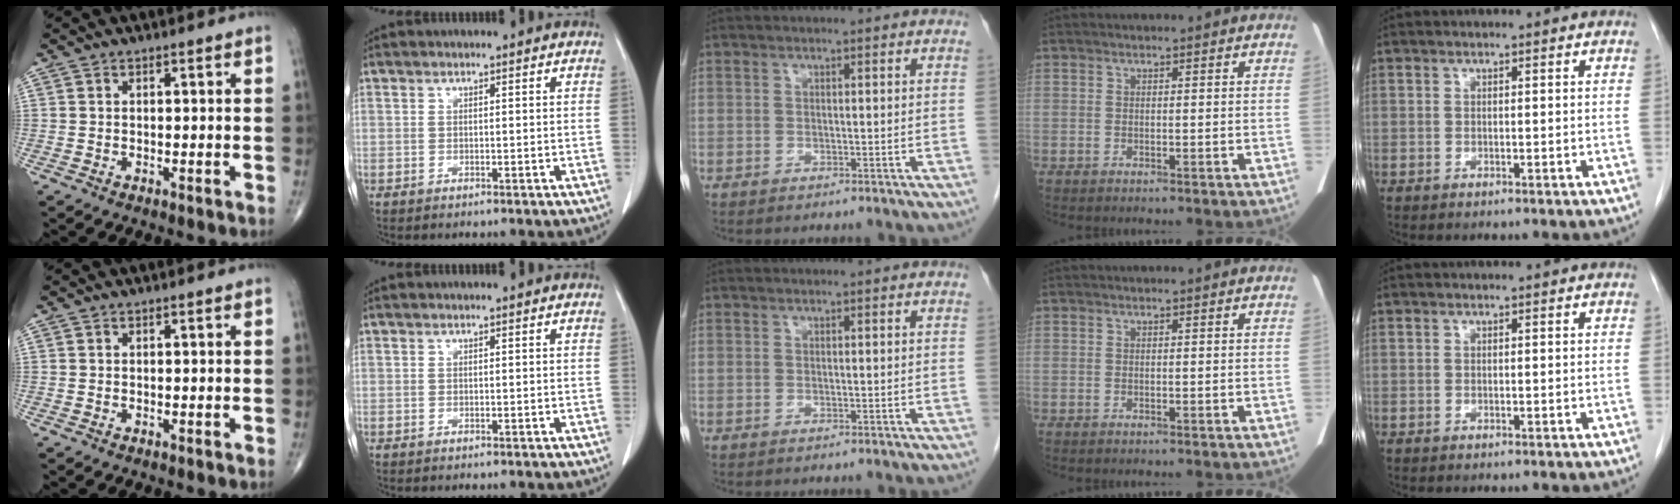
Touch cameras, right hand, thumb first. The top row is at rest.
{}